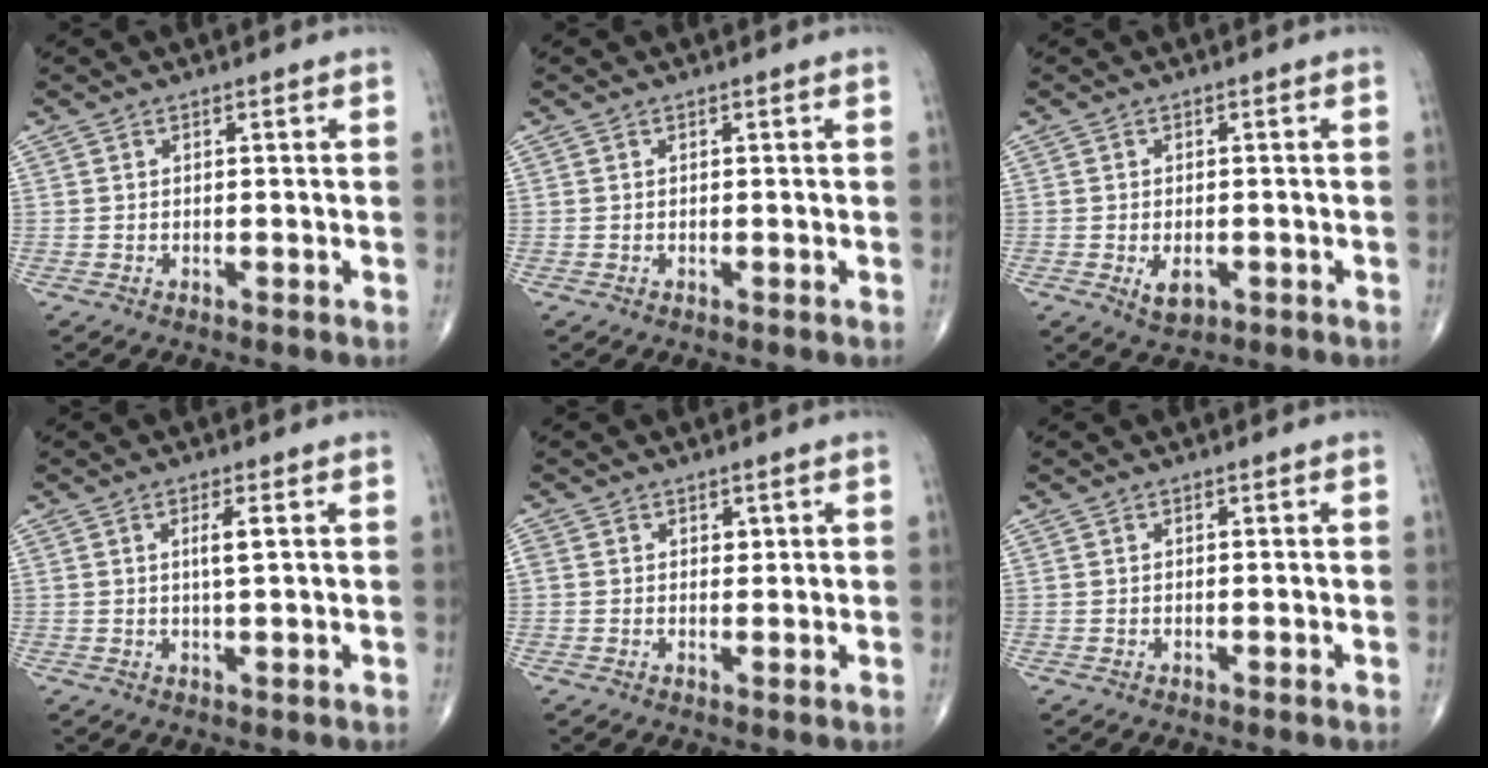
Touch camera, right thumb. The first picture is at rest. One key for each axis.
{"total": 0.0}
{"total": 3.5, "fx": -1.2, "fy": 2.0, "fz": 2.5, "tx": -0.034, "ty": -0.002, "tz": -0.011}
{"total": 2.8, "fx": 0.7, "fy": 0.3, "fz": 2.7, "tx": -0.053, "ty": -0.005, "tz": 0.011}
{"total": 1.7, "fx": 0.6, "fy": 1.3, "fz": 1.0, "tx": -0.004, "ty": -0.004, "tz": 0.009}
{"total": 0.0}